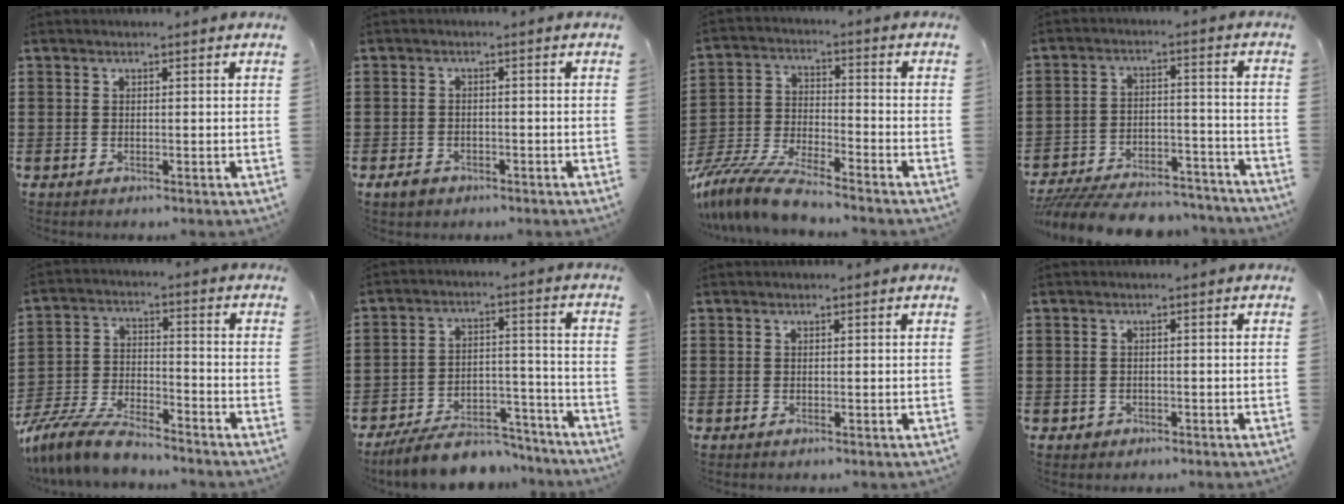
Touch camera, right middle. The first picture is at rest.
{"total": 2.0, "force": [-1.5, 1.2, 0.6], "torque": [-0.023, 0.001, -0.035]}
{"total": 8.3, "force": [-7.7, 0.6, 2.8], "torque": [-0.076, -0.002, -0.157]}
{"total": 8.0, "force": [-7.6, 1.5, 1.8], "torque": [-0.027, 0.020, -0.148]}
{"total": 8.1, "force": [-7.3, 1.5, 3.0], "torque": [-0.071, 0.010, -0.144]}
{"total": 8.8, "force": [-8.0, 2.3, 2.8], "torque": [-0.041, 0.031, -0.151]}
{"total": 0.0}
{"total": 0.9, "force": [-0.5, 0.8, 0.1], "torque": [-0.004, 0.004, -0.014]}